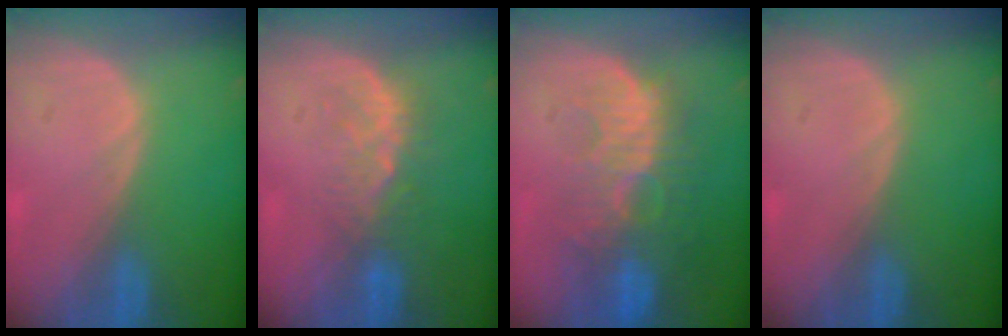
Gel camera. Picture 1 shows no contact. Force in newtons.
{"total": 4.8, "press": 4.3, "slide": 2.1}
{"total": 10.9, "press": 9.4, "slide": 5.4}
{"total": 0.0}